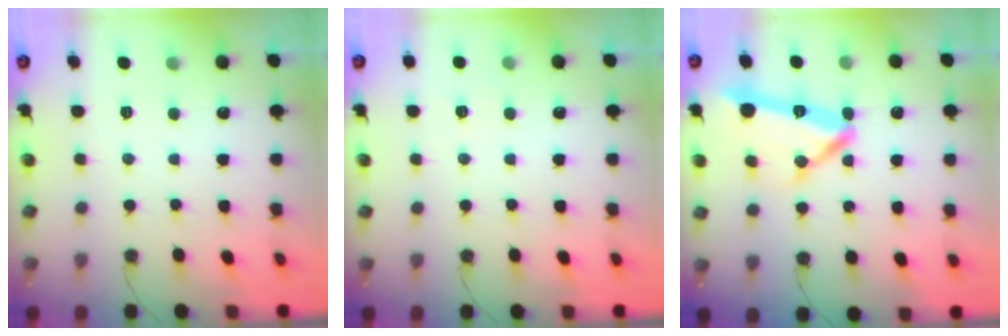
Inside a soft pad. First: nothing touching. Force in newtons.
{"total": 2.7, "press": 2.7, "slide": 0.5}
{"total": 11.6, "press": 11.4, "slide": 2.2}